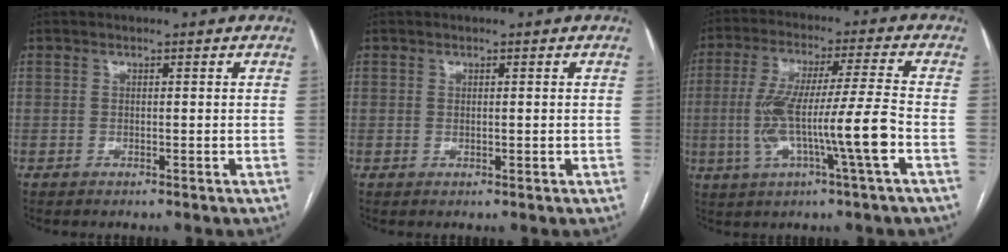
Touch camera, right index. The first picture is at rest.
{"total": 0.5, "force": [-0.1, 0.2, 0.5], "torque": [-0.009, -0.002, 0.000]}
{"total": 12.7, "force": [-3.1, -0.6, 12.3], "torque": [-0.239, 0.007, -0.057]}